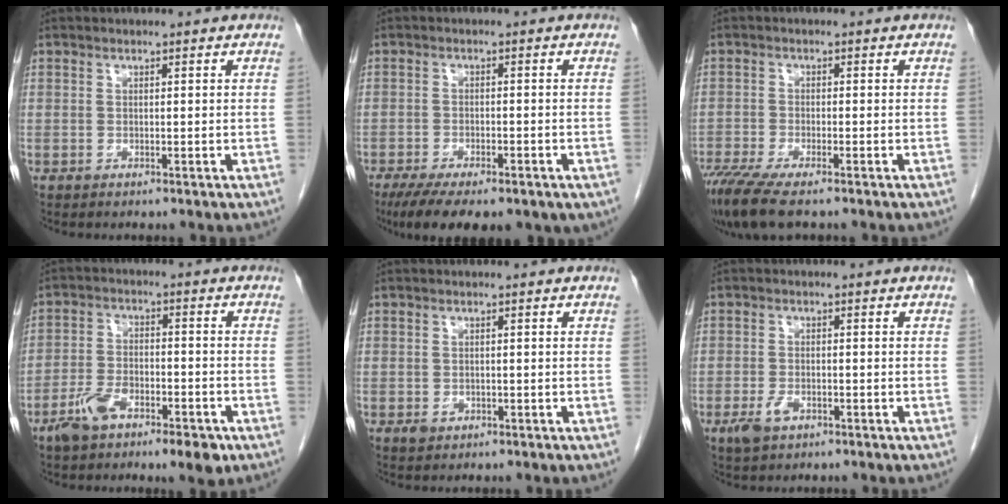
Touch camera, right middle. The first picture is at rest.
{"total": 13.3, "force": [-8.7, 5.1, 8.7], "torque": [-0.156, -0.017, -0.123]}
{"total": 8.0, "force": [-6.1, 1.1, 5.0], "torque": [-0.089, -0.020, -0.105]}
{"total": 9.0, "force": [-5.2, 3.5, 6.5], "torque": [-0.122, 0.004, -0.085]}
{"total": 1.4, "force": [-0.5, 1.1, 0.7], "torque": [-0.010, 0.002, -0.002]}
{"total": 3.2, "force": [-1.7, 1.6, 2.2], "torque": [-0.048, -0.002, -0.026]}